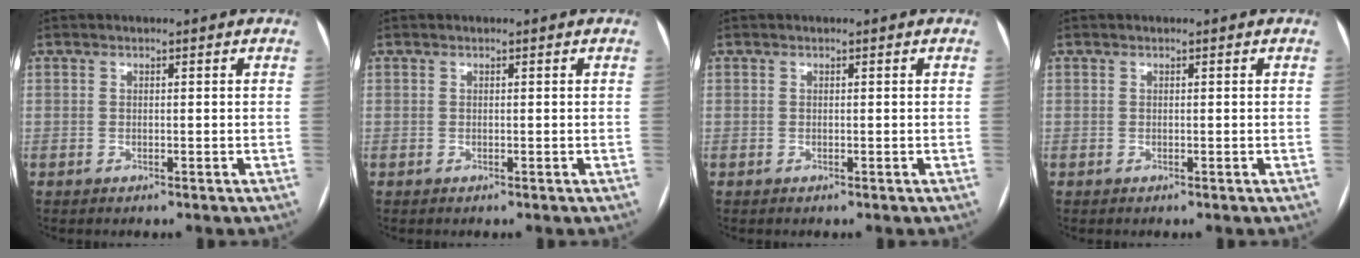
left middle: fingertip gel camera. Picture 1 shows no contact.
{"total": 0.0}
{"total": 0.0}
{"total": 0.0}